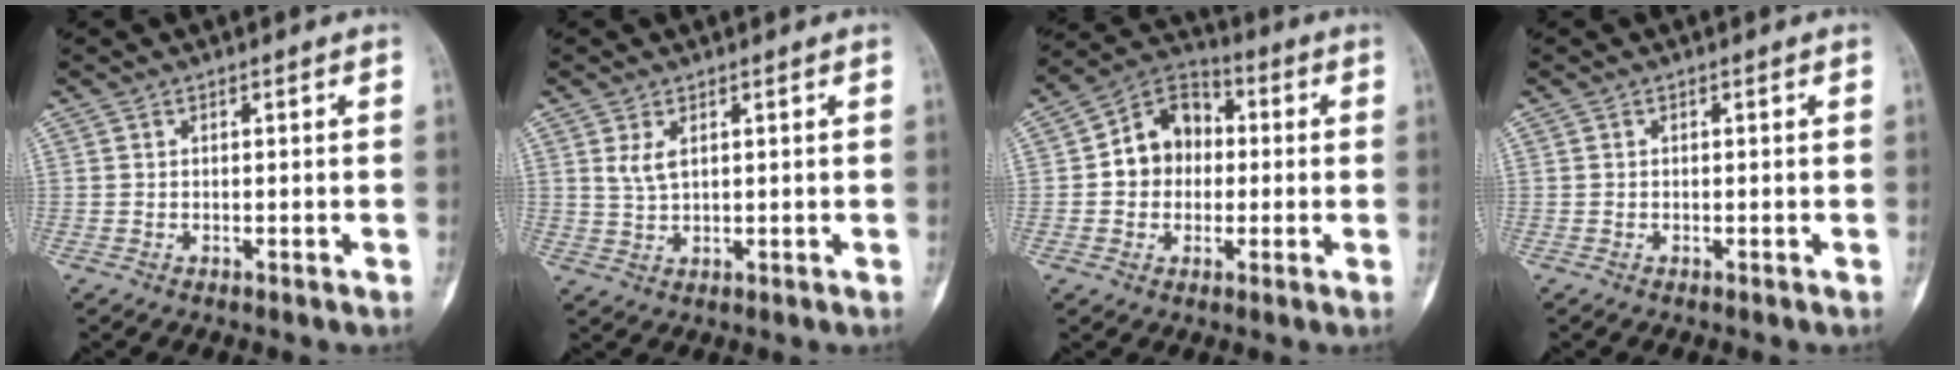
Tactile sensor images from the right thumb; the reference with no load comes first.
{"total": 3.1, "force": [1.3, 1.6, 2.3], "torque": [-0.045, -0.005, 0.032]}
{"total": 11.0, "force": [0.2, 9.1, 6.3], "torque": [-0.068, 0.030, -0.007]}
{"total": 0.0}